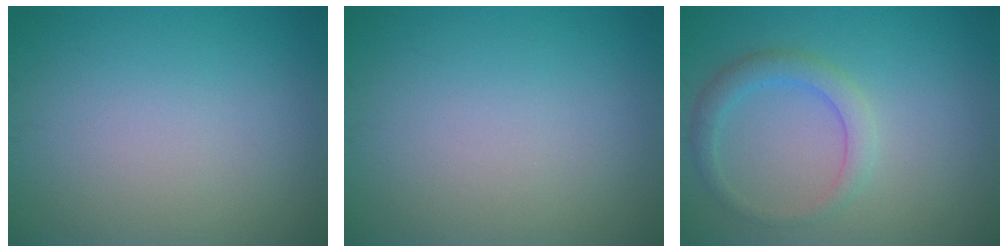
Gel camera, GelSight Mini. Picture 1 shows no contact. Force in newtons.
{"total": 0.0}
{"total": 2.6, "press": 2.6, "slide": 0.2}